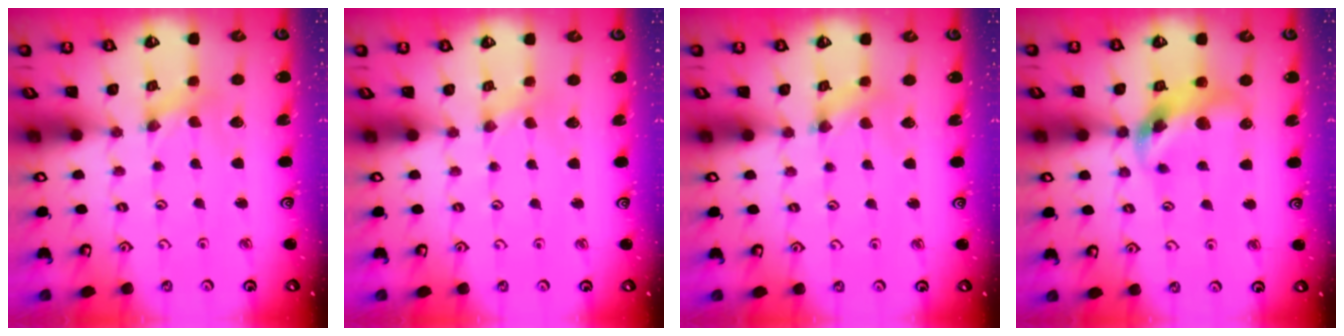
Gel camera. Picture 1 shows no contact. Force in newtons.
{"total": 0.0}
{"total": 1.5, "press": 1.4, "slide": 0.3}
{"total": 13.1, "press": 13.0, "slide": 1.9}